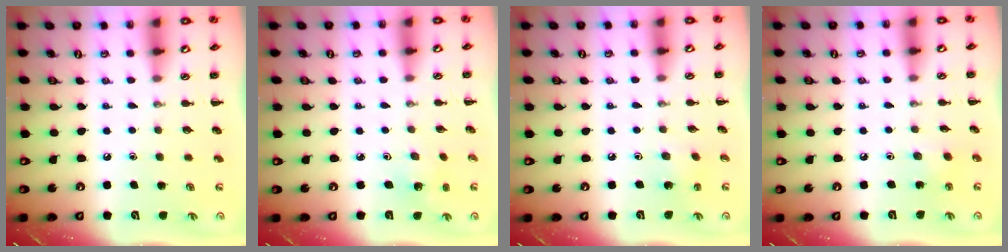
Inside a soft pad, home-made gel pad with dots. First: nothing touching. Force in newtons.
{"total": 1.6, "press": 1.5, "slide": 0.6}
{"total": 1.5, "press": 1.3, "slide": 0.6}
{"total": 2.8, "press": 2.6, "slide": 0.9}